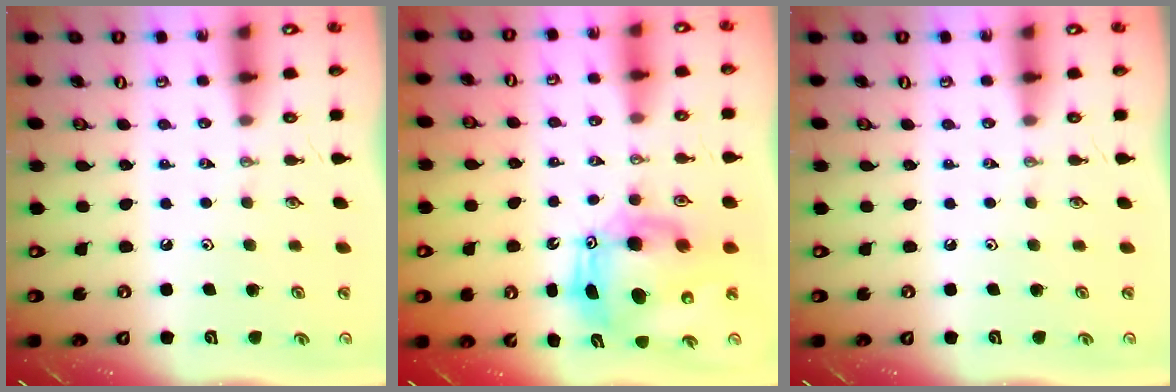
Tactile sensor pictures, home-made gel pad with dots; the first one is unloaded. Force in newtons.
{"total": 10.9, "press": 10.8, "slide": 2.0}
{"total": 0.0}